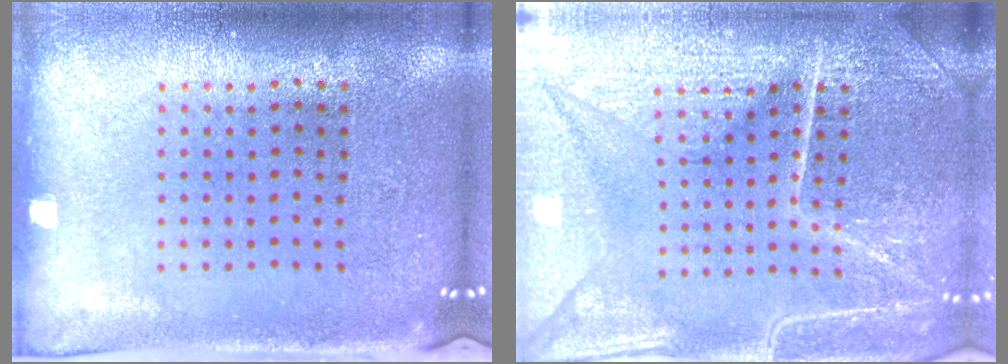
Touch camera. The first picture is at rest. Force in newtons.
{"total": 7.2, "press": 7.1, "slide": 0.8}